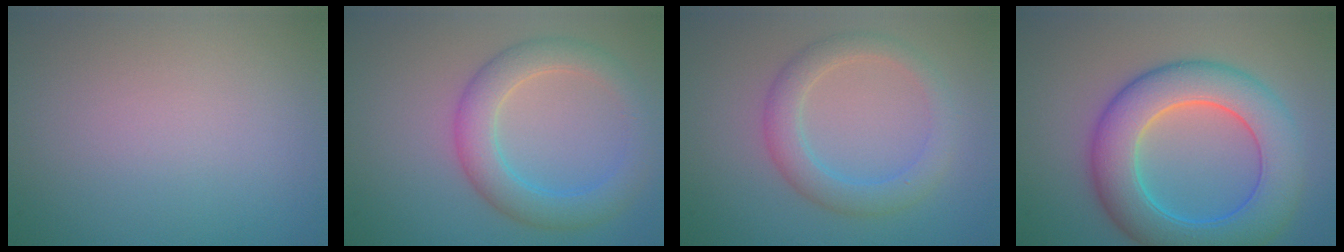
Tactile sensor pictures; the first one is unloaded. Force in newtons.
{"total": 4.8, "press": 4.8, "slide": 0.2}
{"total": 3.5, "press": 3.5, "slide": 0.3}
{"total": 9.0, "press": 9.0, "slide": 0.2}